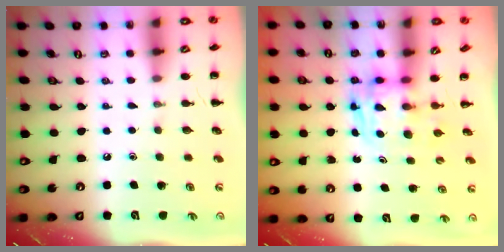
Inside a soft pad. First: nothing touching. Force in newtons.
{"total": 2.6, "press": 2.6, "slide": 0.2}